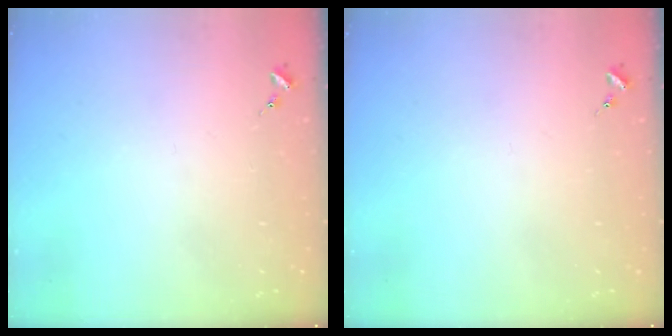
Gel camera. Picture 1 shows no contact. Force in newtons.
{"total": 0.0}